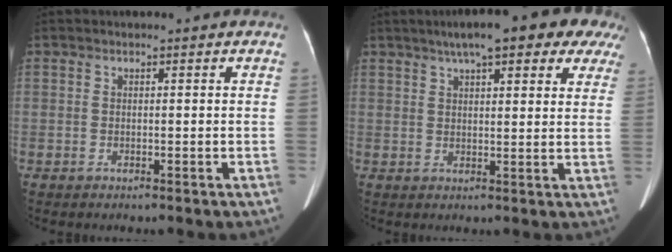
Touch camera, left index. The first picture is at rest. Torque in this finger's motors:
{"motor_torque": [1.07, -1.07, 0.50, 0.14]}